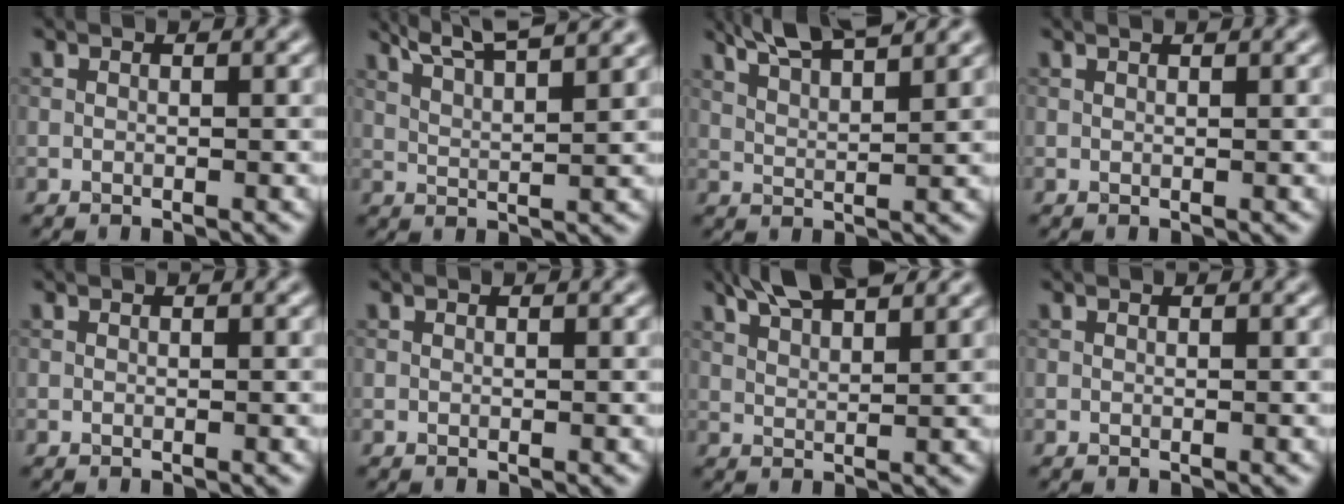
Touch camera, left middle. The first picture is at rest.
{"total": 8.5, "force": [6.6, 1.9, 5.1], "torque": [-0.065, 0.025, 0.068]}
{"total": 6.7, "force": [5.2, 1.3, 4.0], "torque": [-0.058, 0.020, 0.066]}
{"total": 0.7, "force": [0.6, 0.0, 0.3], "torque": [-0.006, -0.002, 0.006]}
{"total": 0.0}
{"total": 0.0}
{"total": 5.9, "force": [4.5, 1.4, 3.6], "torque": [-0.062, 0.020, 0.068]}
{"total": 0.0}